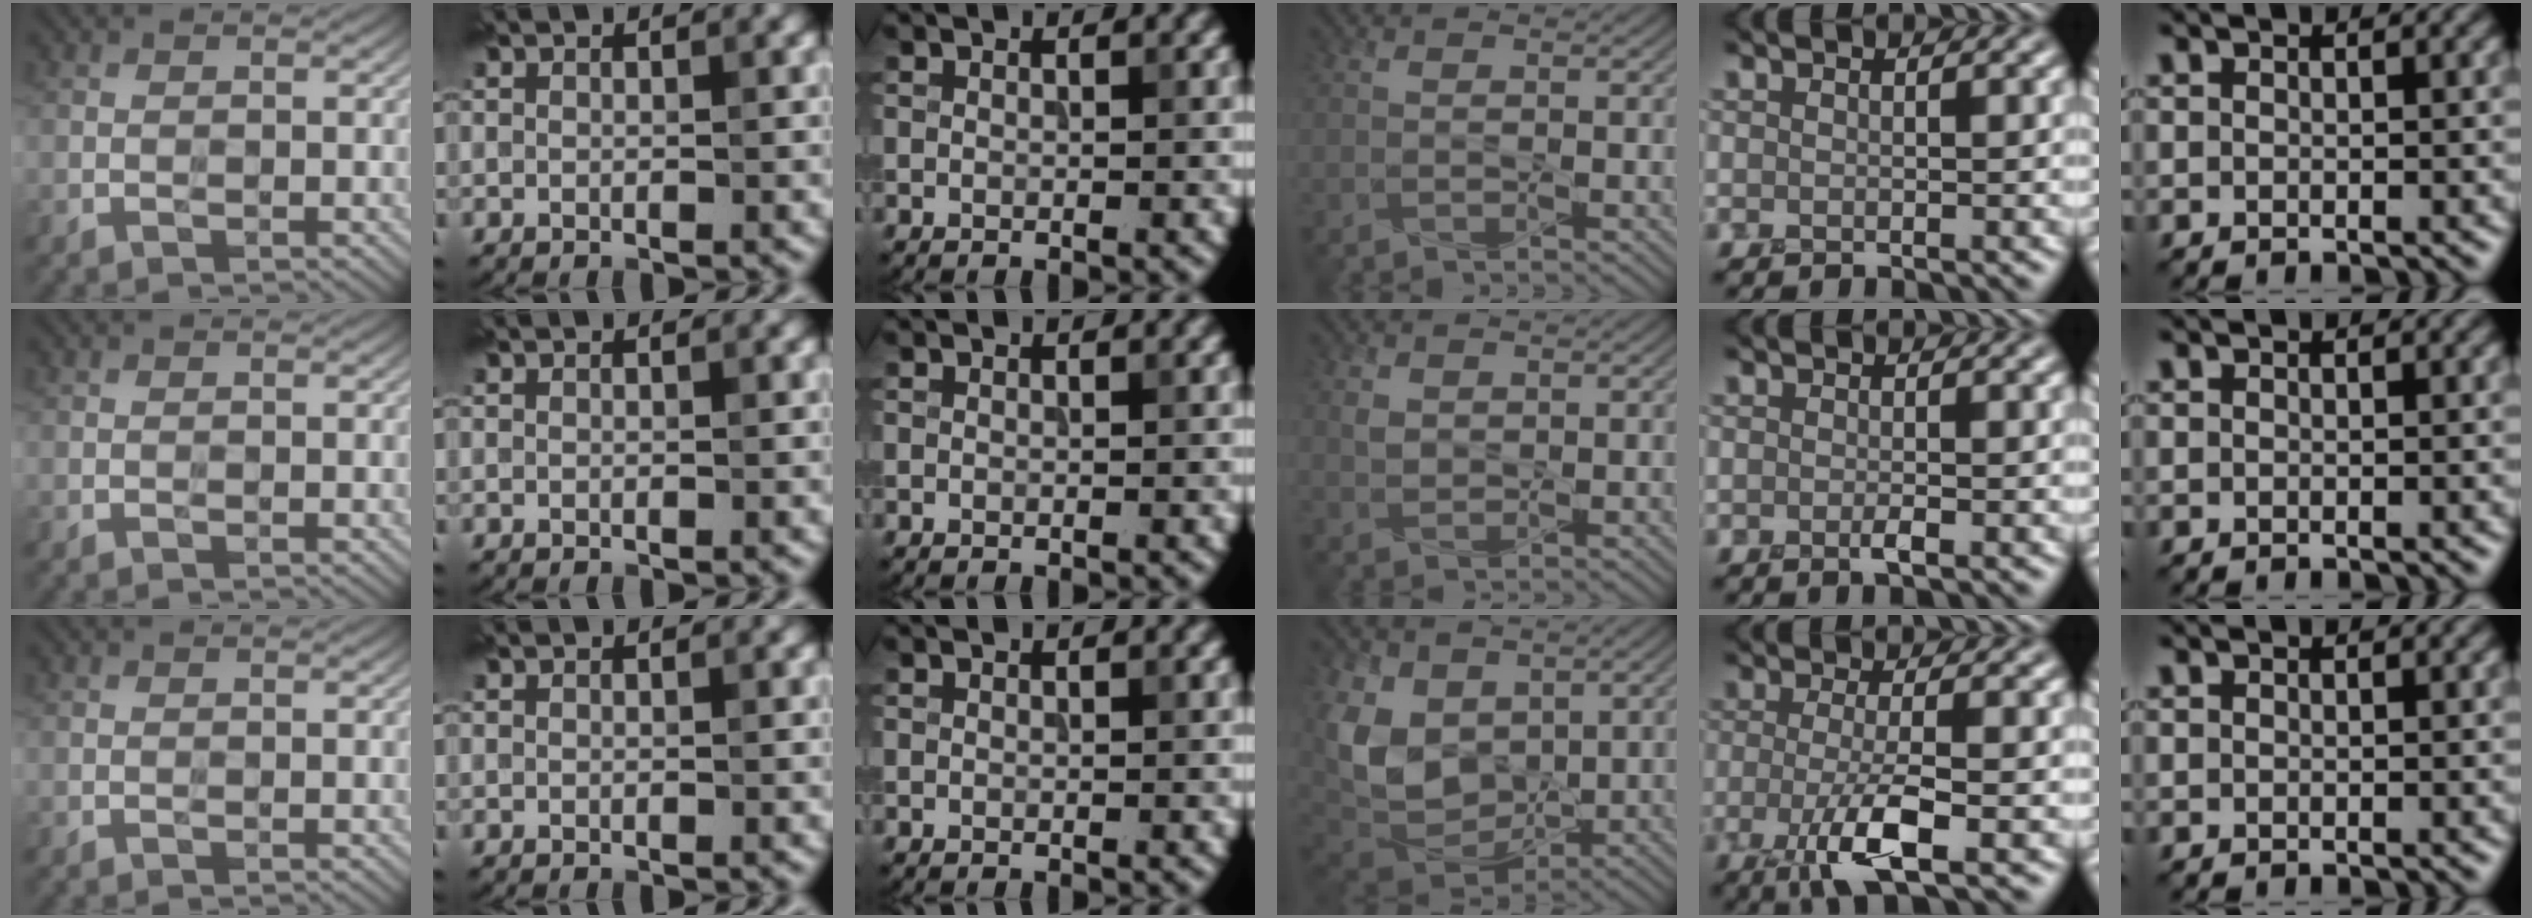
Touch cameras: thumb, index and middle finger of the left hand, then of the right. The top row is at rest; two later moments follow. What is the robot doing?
{"motion": "squeeze", "object": "tweezer"}